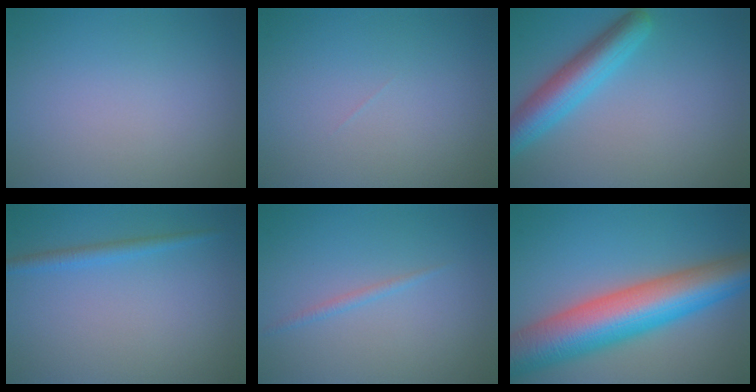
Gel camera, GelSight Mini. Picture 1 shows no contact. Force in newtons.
{"total": 0.0}
{"total": 5.1, "press": 5.1, "slide": 0.2}
{"total": 1.5, "press": 1.5, "slide": 0.1}
{"total": 0.8, "press": 0.8, "slide": 0.1}
{"total": 11.8, "press": 11.8, "slide": 0.4}